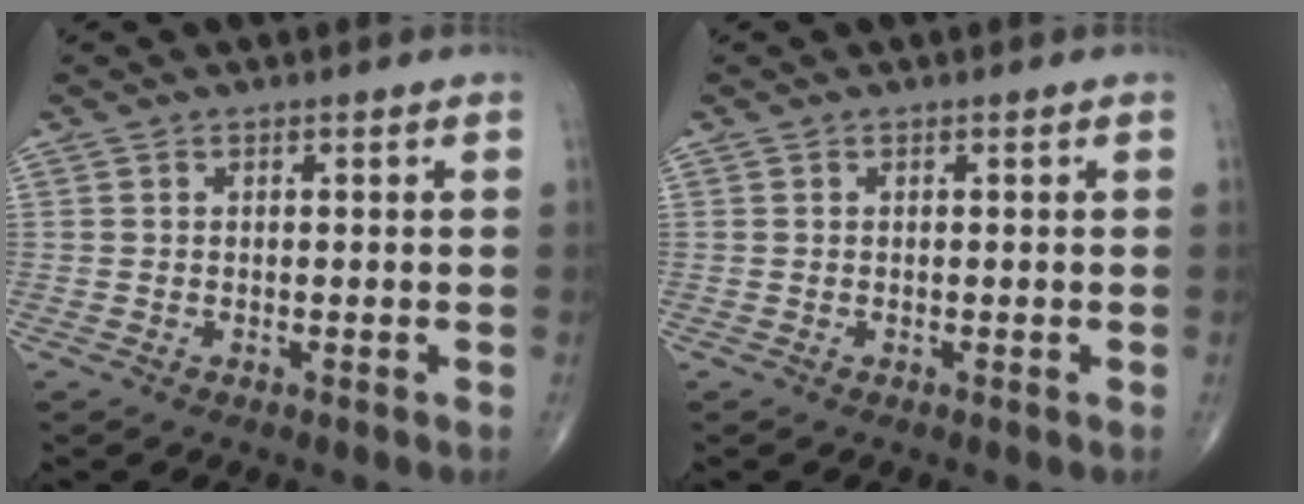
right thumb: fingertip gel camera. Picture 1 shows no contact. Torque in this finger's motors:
{"motor_torque": [0.00, 0.00, 0.04, 0.09, 0.00]}